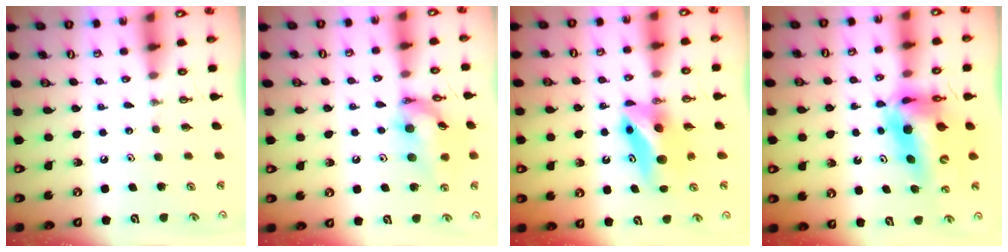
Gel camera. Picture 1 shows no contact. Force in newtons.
{"total": 14.4, "press": 14.4, "slide": 0.9}
{"total": 8.1, "press": 7.3, "slide": 3.5}
{"total": 13.7, "press": 13.6, "slide": 1.3}